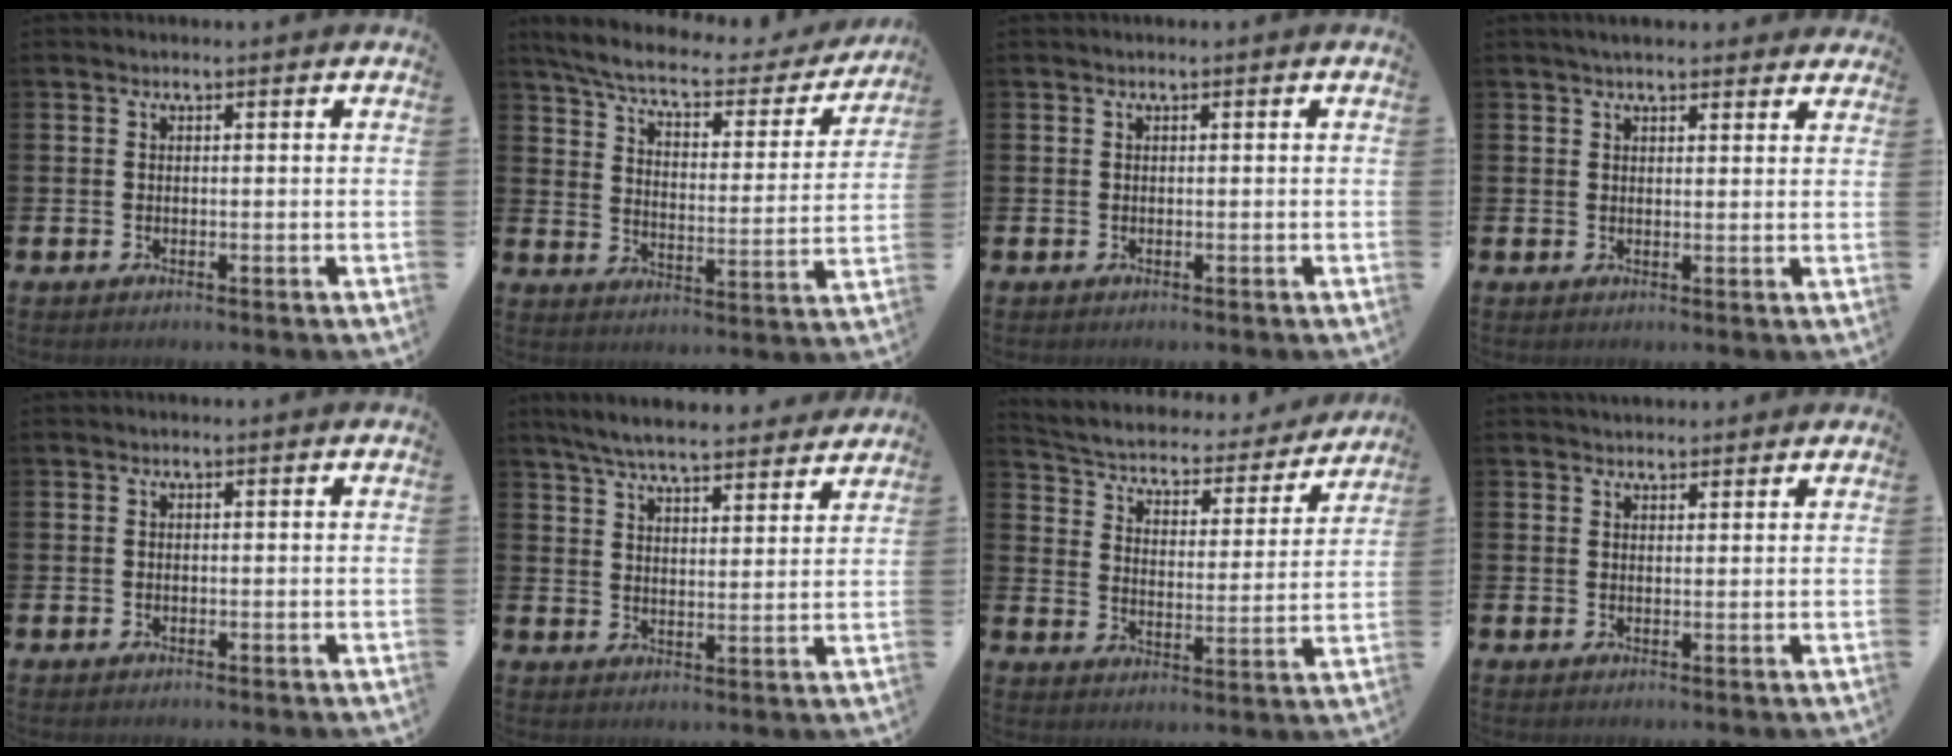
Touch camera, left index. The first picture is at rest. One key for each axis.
{"total": 7.0, "fx": 5.9, "fy": 1.6, "fz": 3.3, "tx": -0.092, "ty": -0.037, "tz": 0.096}
{"total": 0.0}
{"total": 2.9, "fx": 2.7, "fy": 0.8, "fz": 0.8, "tx": -0.018, "ty": -0.005, "tz": 0.049}
{"total": 0.0}
{"total": 6.6, "fx": 6.3, "fy": 0.7, "fz": 1.8, "tx": -0.052, "ty": -0.036, "tz": 0.110}
{"total": 4.2, "fx": 3.7, "fy": 1.6, "fz": 1.3, "tx": -0.051, "ty": -0.033, "tz": 0.052}
{"total": 2.2, "fx": 2.1, "fy": 0.6, "fz": 0.0, "tx": 0.007, "ty": -0.008, "tz": 0.038}